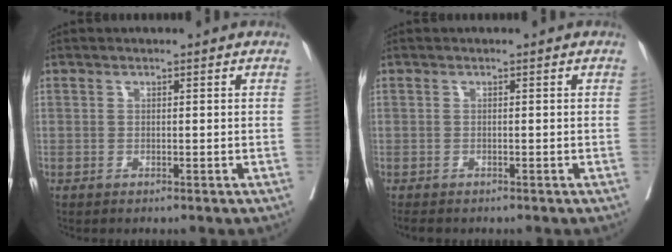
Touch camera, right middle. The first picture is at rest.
{"total": 2.3, "force": [-2.0, 0.9, 0.9], "torque": [-0.016, -0.007, -0.028]}